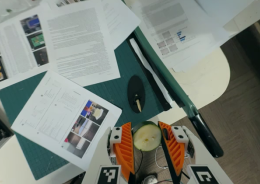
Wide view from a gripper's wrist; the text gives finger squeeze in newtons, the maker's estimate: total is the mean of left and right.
{"total": 11.0, "left": 11.2, "right": 10.9}